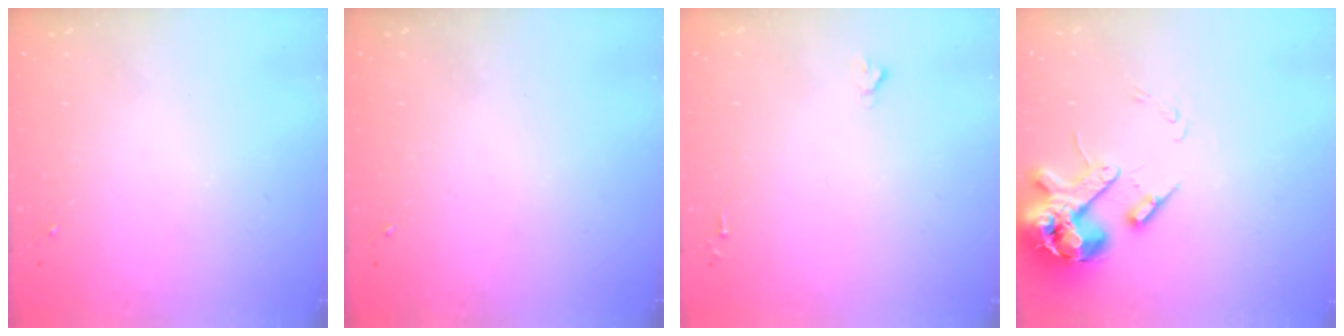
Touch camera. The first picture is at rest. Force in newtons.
{"total": 0.0}
{"total": 1.6, "press": 1.6, "slide": 0.2}
{"total": 15.3, "press": 15.1, "slide": 2.6}